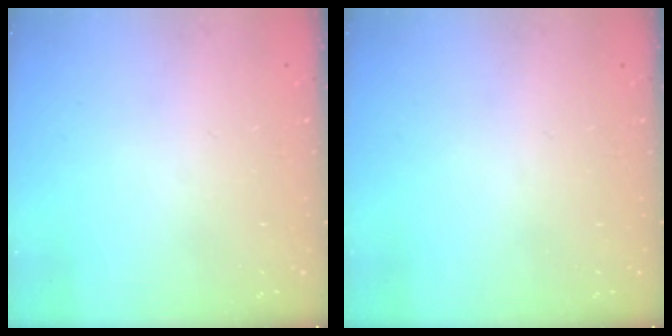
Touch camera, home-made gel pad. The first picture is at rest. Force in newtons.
{"total": 0.0}